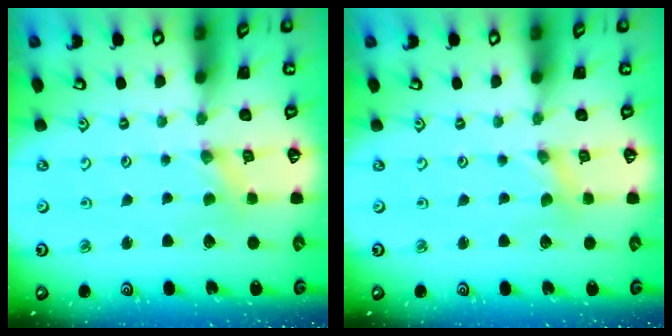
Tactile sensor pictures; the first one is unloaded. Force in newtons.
{"total": 0.0}